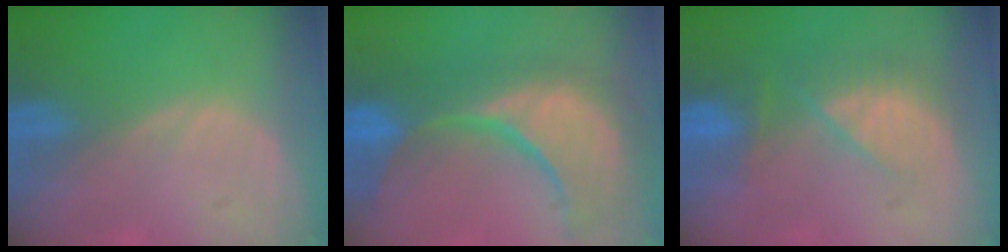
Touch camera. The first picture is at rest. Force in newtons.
{"total": 14.9, "press": 12.0, "slide": 8.9}
{"total": 7.4, "press": 6.6, "slide": 3.3}